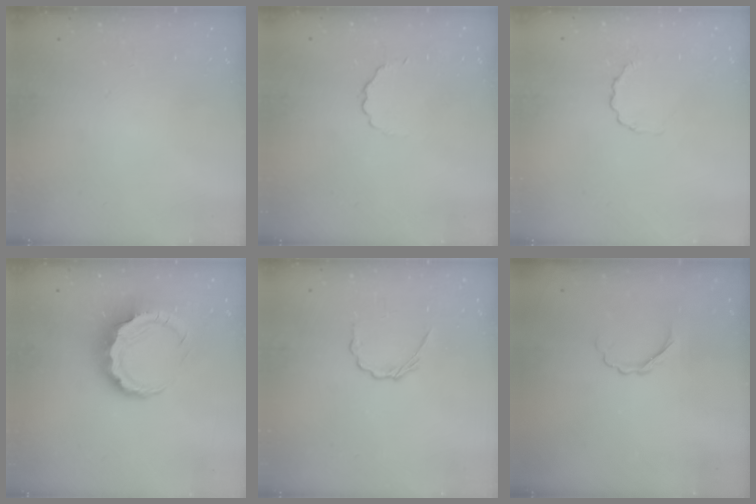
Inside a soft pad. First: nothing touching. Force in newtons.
{"total": 2.6, "press": 2.5, "slide": 0.8}
{"total": 2.6, "press": 2.3, "slide": 1.0}
{"total": 9.3, "press": 9.2, "slide": 1.6}
{"total": 2.4, "press": 2.3, "slide": 0.9}
{"total": 2.7, "press": 2.6, "slide": 0.8}